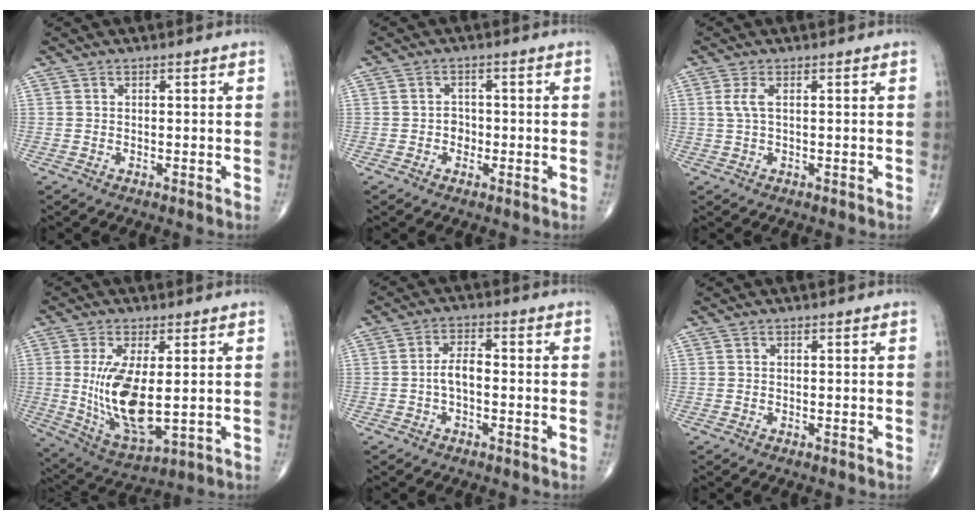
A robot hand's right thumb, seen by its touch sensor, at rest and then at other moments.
{"total": 2.2, "force": [-0.5, 1.9, 1.0], "torque": [-0.001, 0.007, -0.012]}
{"total": 2.2, "force": [0.4, 0.6, 2.1], "torque": [-0.061, 0.007, 0.013]}
{"total": 13.9, "force": [0.5, 5.7, 12.7], "torque": [-0.245, -0.025, 0.028]}
{"total": 3.8, "force": [-0.8, 1.8, 3.2], "torque": [-0.058, 0.018, -0.020]}
{"total": 0.0}